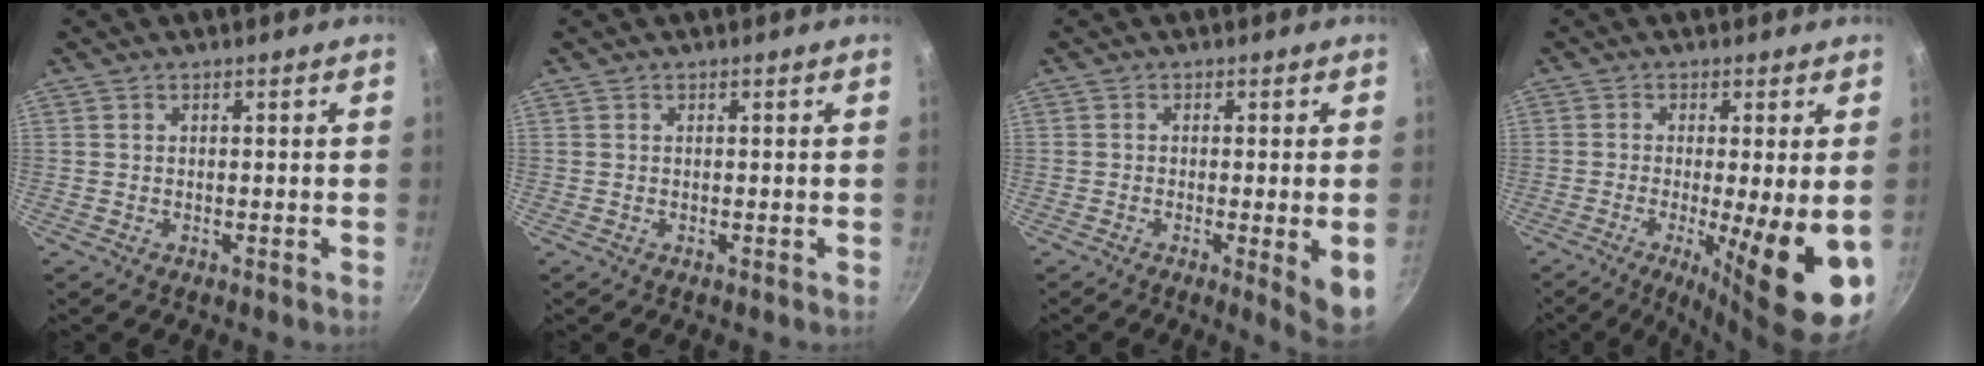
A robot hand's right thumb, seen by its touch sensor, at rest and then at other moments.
{"total": 0.0}
{"total": 6.0, "force": [-1.3, 0.6, 5.8], "torque": [-0.079, -0.008, -0.015]}
{"total": 14.2, "force": [-3.3, 2.9, 13.5], "torque": [-0.197, -0.013, -0.043]}